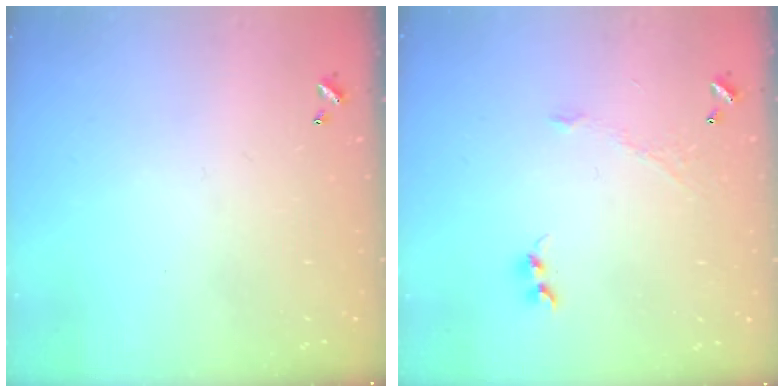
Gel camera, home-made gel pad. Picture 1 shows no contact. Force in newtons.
{"total": 2.9, "press": 2.8, "slide": 0.5}